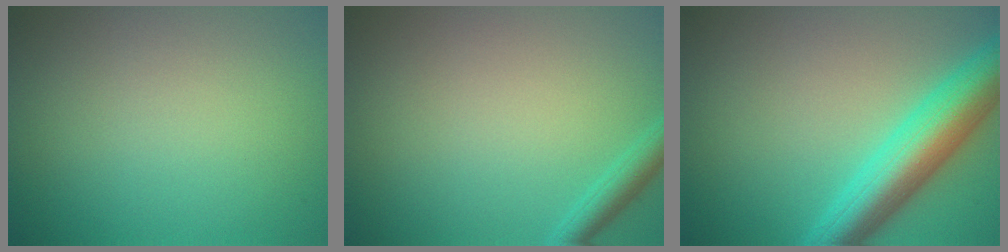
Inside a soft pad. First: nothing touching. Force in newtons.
{"total": 1.7, "press": 1.7, "slide": 0.1}
{"total": 6.9, "press": 6.9, "slide": 0.2}